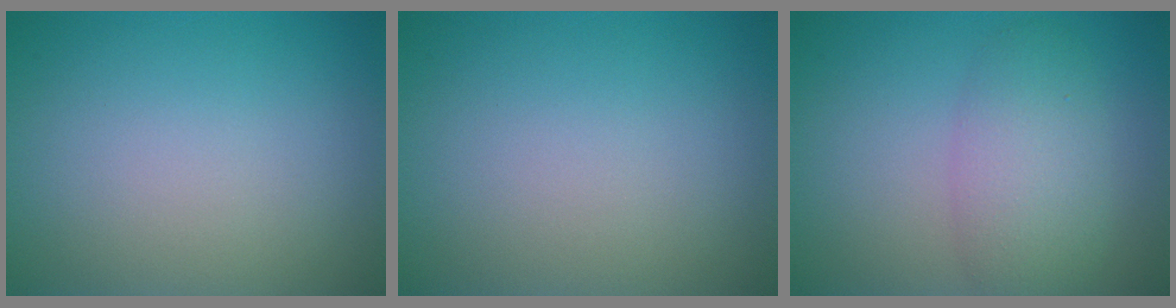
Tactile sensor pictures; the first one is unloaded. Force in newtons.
{"total": 0.0}
{"total": 4.3, "press": 4.3, "slide": 0.2}